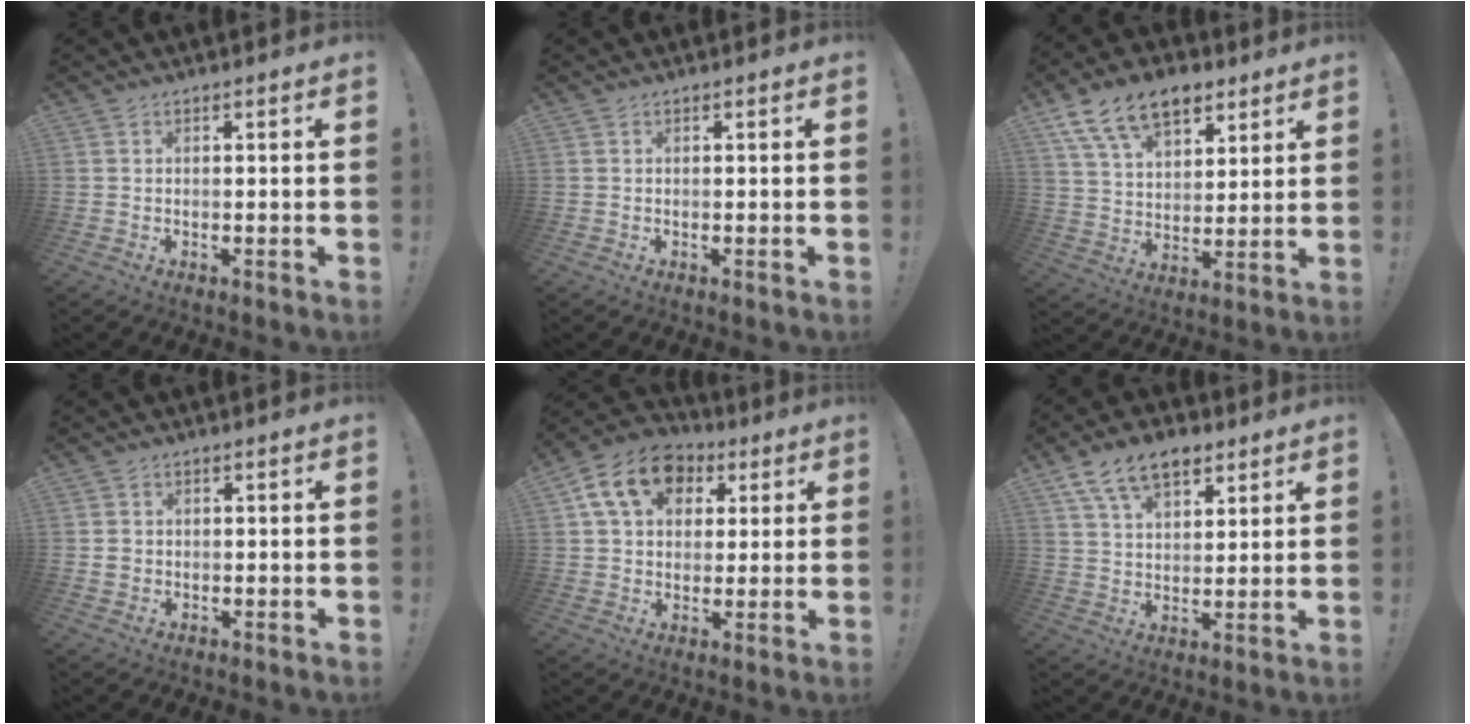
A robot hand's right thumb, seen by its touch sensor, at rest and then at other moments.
{"total": 0.0}
{"total": 15.7, "force": [9.2, 9.2, 8.7], "torque": [-0.149, -0.041, 0.173]}
{"total": 2.1, "force": [0.3, 2.0, 0.7], "torque": [-0.004, 0.000, 0.006]}
{"total": 15.4, "force": [6.1, 11.3, 8.4], "torque": [-0.130, -0.012, 0.117]}
{"total": 11.9, "force": [7.2, 6.8, 6.6], "torque": [-0.120, -0.020, 0.139]}